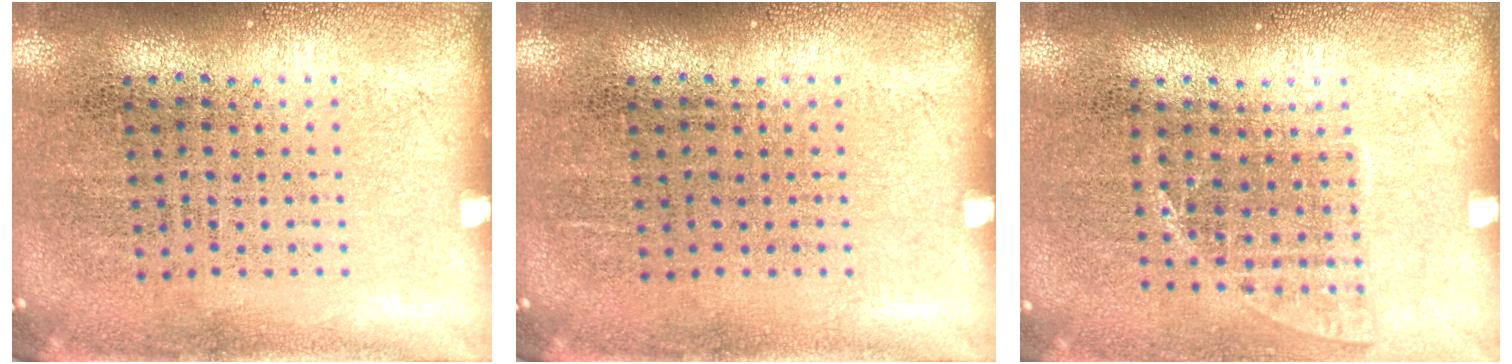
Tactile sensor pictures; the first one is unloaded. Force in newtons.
{"total": 0.0}
{"total": 1.0, "press": 0.8, "slide": 0.6}